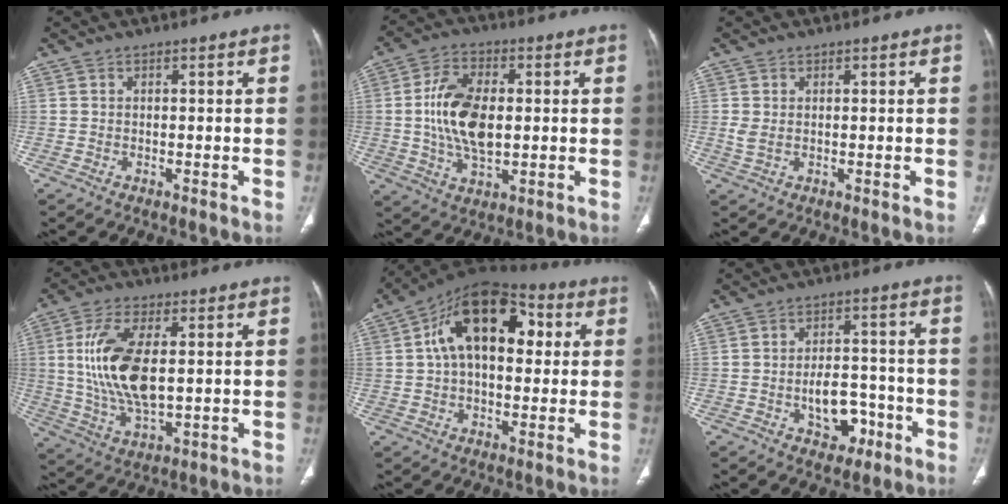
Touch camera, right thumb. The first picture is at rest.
{"total": 12.8, "force": [0.5, 7.3, 10.6], "torque": [-0.193, 0.003, 0.013]}
{"total": 1.8, "force": [0.3, 1.1, 1.5], "torque": [-0.034, -0.003, 0.012]}
{"total": 14.6, "force": [1.8, 6.8, 12.7], "torque": [-0.257, -0.012, 0.041]}
{"total": 18.3, "force": [4.2, 10.7, 14.2], "torque": [-0.201, 0.028, 0.056]}
{"total": 7.9, "force": [-3.2, 5.3, 4.9], "torque": [-0.044, 0.036, -0.041]}